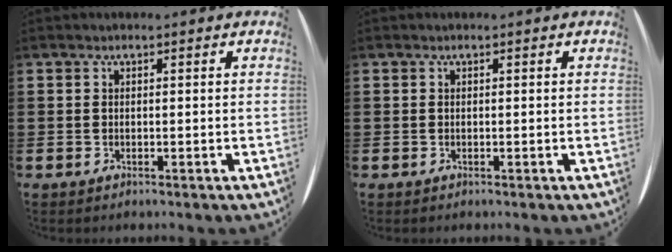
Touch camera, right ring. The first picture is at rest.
{"total": 0.0}